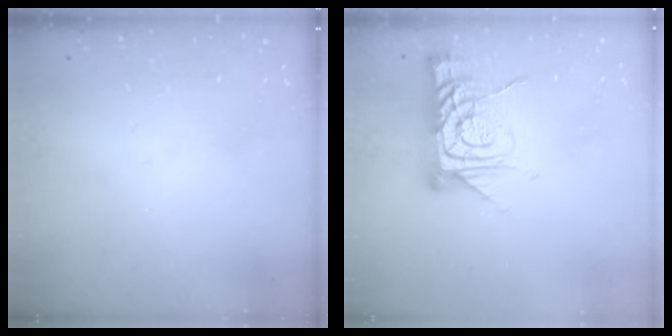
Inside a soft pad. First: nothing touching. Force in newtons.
{"total": 12.7, "press": 12.7, "slide": 1.2}